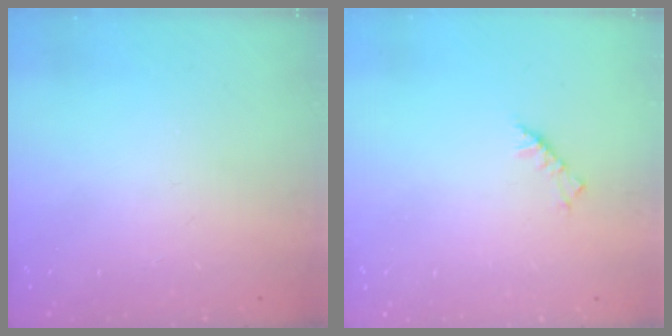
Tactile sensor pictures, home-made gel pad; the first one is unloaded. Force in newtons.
{"total": 3.7, "press": 3.7, "slide": 0.8}